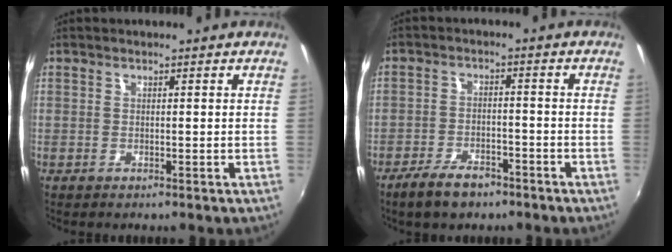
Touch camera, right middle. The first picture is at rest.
{"total": 7.1, "force": [-5.3, 3.0, 3.6], "torque": [-0.095, -0.004, -0.090]}